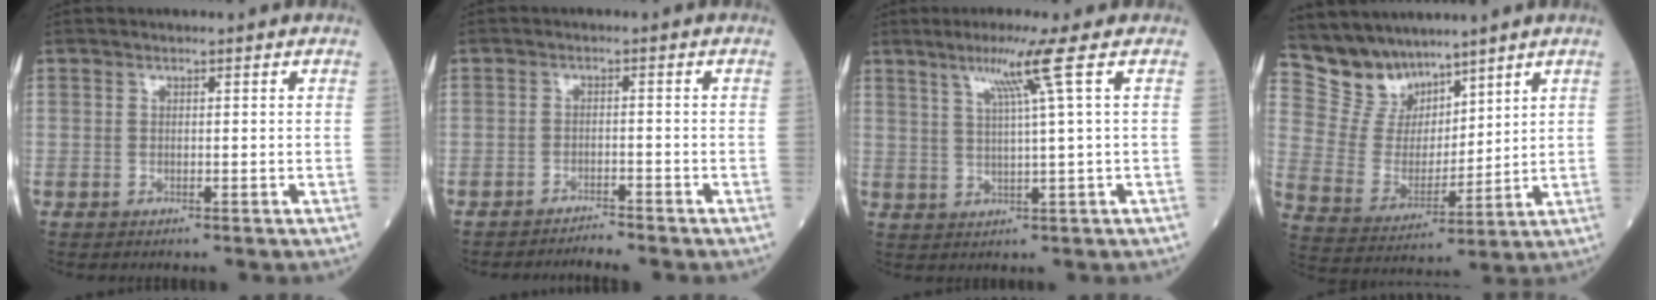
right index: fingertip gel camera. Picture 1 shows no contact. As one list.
[{"total": 3.2, "force": [-3.1, -0.1, 0.4], "torque": [-0.013, -0.007, -0.049]}, {"total": 6.5, "force": [3.0, -1.8, 5.4], "torque": [-0.107, -0.002, 0.060]}, {"total": 10.5, "force": [8.9, 5.3, 1.6], "torque": [-0.056, 0.020, 0.189]}]